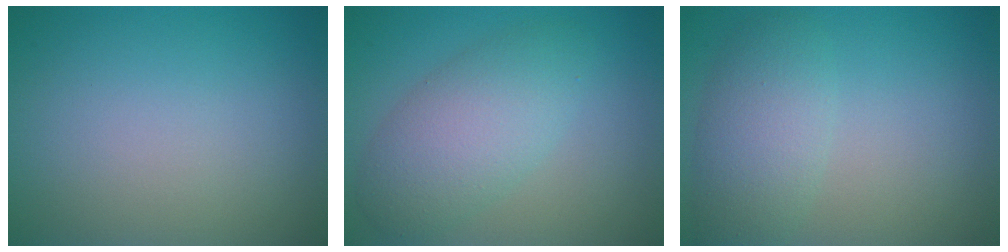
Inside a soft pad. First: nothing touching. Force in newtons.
{"total": 5.1, "press": 5.1, "slide": 0.3}
{"total": 4.0, "press": 4.0, "slide": 0.2}